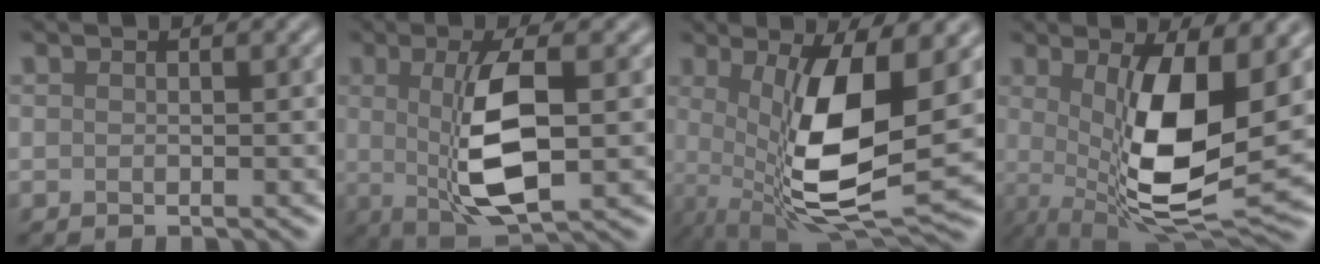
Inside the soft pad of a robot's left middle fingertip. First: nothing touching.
{"total": 7.0, "force": [-0.1, 2.1, 6.7], "torque": [-0.124, -0.009, 0.002]}
{"total": 10.1, "force": [0.3, 3.0, 9.7], "torque": [-0.176, -0.020, 0.014]}
{"total": 10.3, "force": [0.4, 3.2, 9.7], "torque": [-0.172, -0.023, 0.015]}